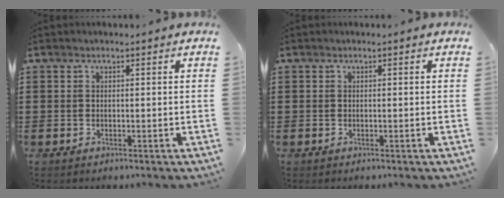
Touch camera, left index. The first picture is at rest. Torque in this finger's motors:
{"motor_torque": [0.00, 0.00, 0.00, 0.00]}